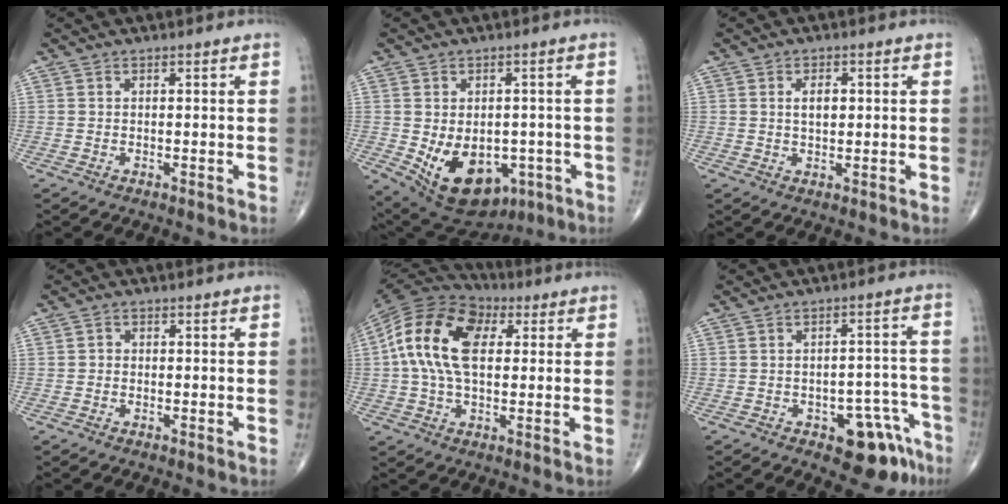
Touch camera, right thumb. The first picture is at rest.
{"total": 15.2, "force": [-4.4, 10.2, 10.4], "torque": [-0.145, 0.000, -0.039]}
{"total": 3.5, "force": [0.7, 2.0, 2.7], "torque": [-0.038, -0.002, 0.013]}
{"total": 1.1, "force": [-0.1, 0.9, 0.5], "torque": [0.000, 0.003, -0.005]}
{"total": 16.9, "force": [3.2, 10.0, 13.2], "torque": [-0.251, 0.023, 0.048]}
{"total": 10.1, "force": [-5.8, 4.8, 6.7], "torque": [-0.045, 0.044, -0.068]}